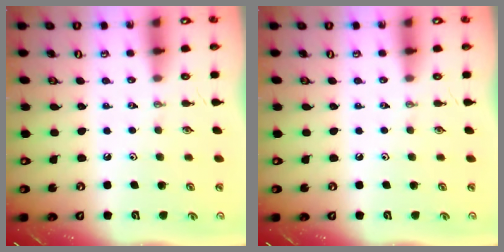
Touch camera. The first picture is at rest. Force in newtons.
{"total": 0.0}